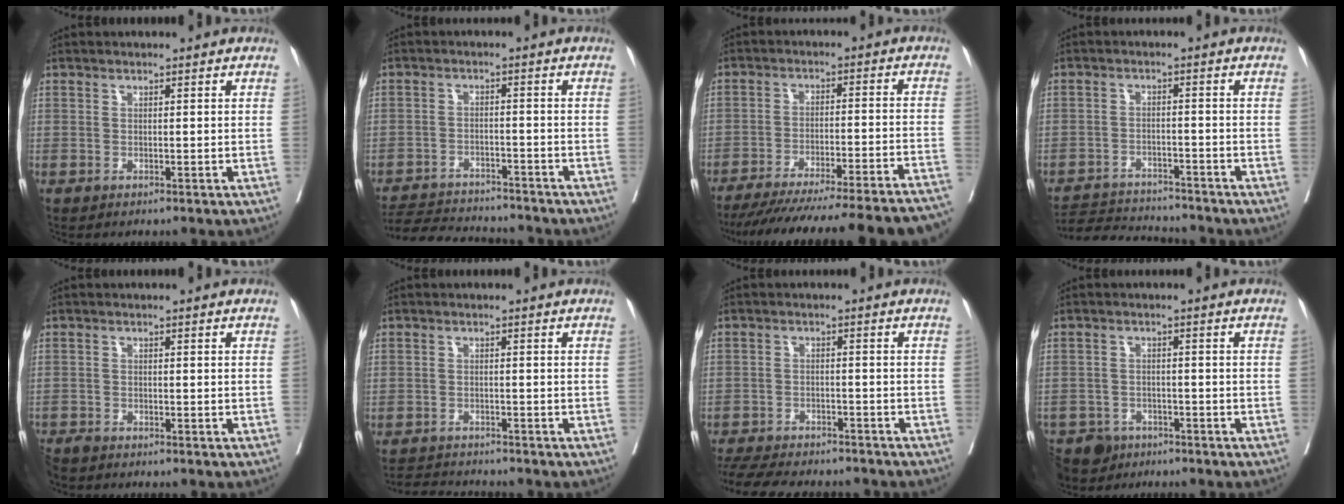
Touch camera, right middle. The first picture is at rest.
{"total": 10.2, "force": [-9.8, 2.0, 2.1], "torque": [-0.035, 0.002, -0.149]}
{"total": 29.5, "force": [-26.9, 0.6, 12.0], "torque": [-0.126, -0.044, -0.355]}
{"total": 7.6, "force": [-7.5, 1.0, 0.3], "torque": [-0.006, 0.005, -0.125]}
{"total": 2.9, "force": [-2.8, 0.5, 0.6], "torque": [-0.009, -0.010, -0.052]}
{"total": 4.0, "force": [-3.9, 0.5, 0.0], "torque": [0.003, -0.014, -0.068]}
{"total": 12.9, "force": [-11.5, 3.7, 4.6], "torque": [-0.089, -0.004, -0.162]}
{"total": 6.9, "force": [-5.5, 3.9, 1.4], "torque": [-0.024, -0.004, -0.092]}